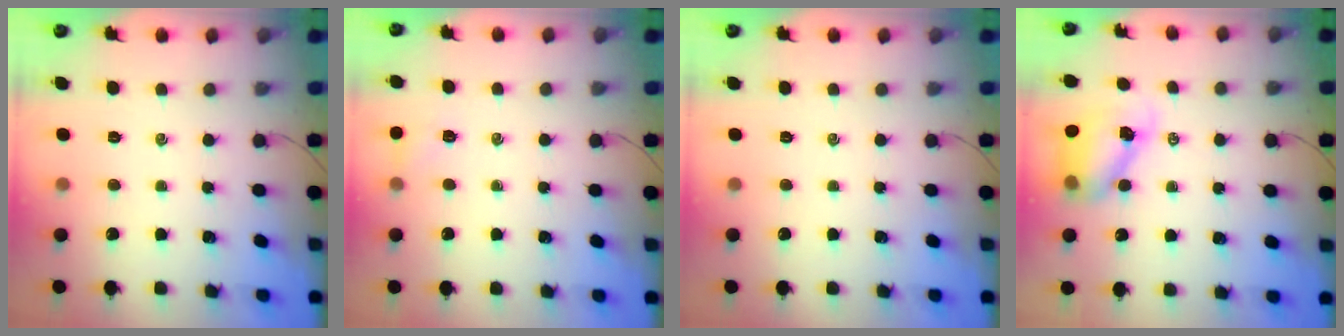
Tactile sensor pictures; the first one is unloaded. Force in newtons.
{"total": 5.5, "press": 5.3, "slide": 1.5}
{"total": 0.0}
{"total": 8.6, "press": 8.4, "slide": 2.0}